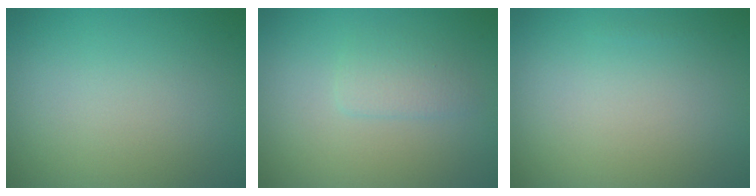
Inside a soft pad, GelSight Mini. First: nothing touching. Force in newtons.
{"total": 1.6, "press": 1.6, "slide": 0.0}
{"total": 0.0}